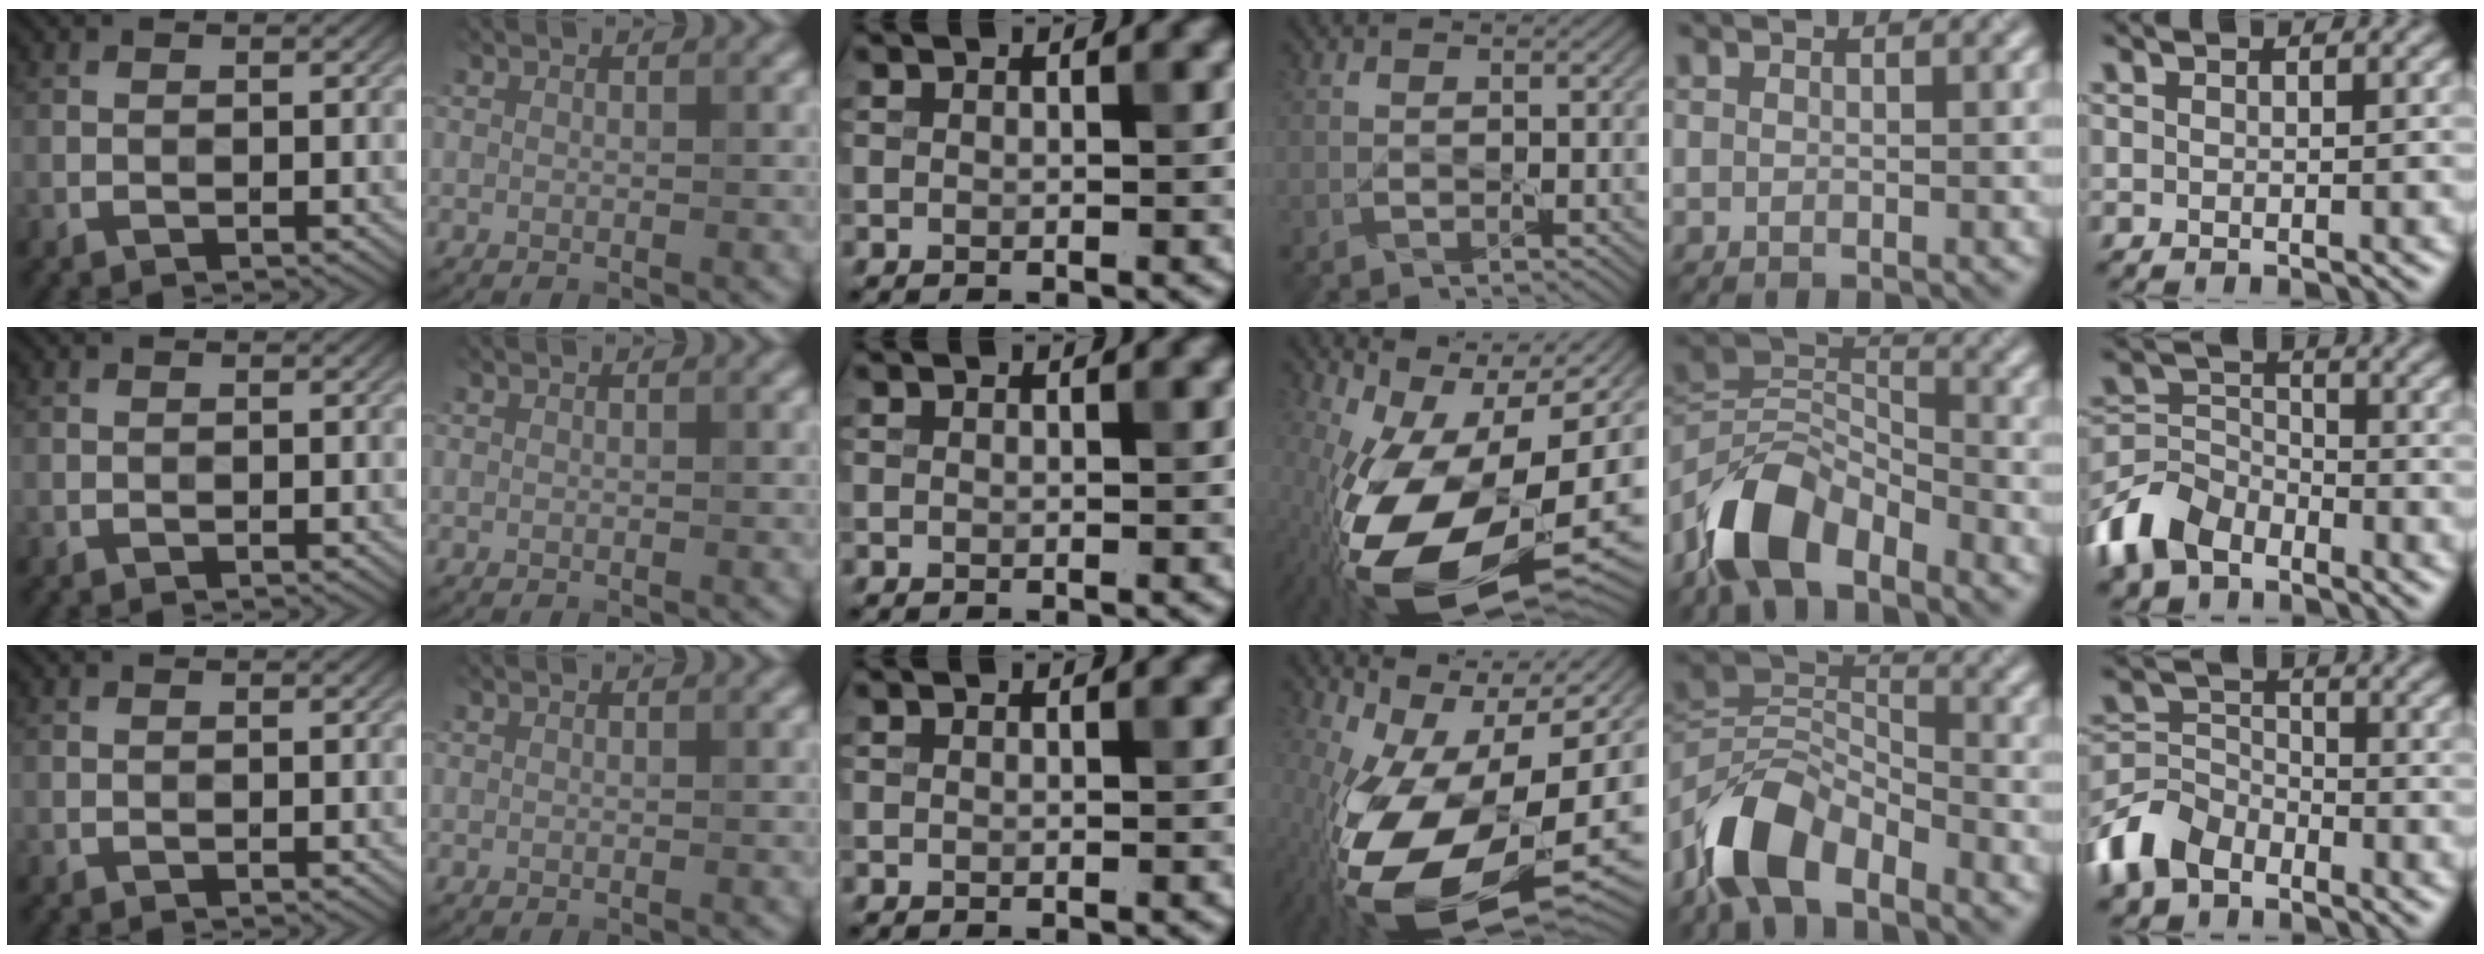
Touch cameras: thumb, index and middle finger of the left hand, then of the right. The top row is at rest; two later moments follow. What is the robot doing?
{"motion": "lift_and_place", "object": "knife"}